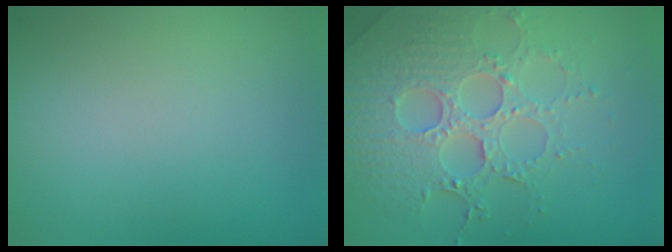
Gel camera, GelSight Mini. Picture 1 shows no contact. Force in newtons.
{"total": 7.0, "press": 5.4, "slide": 4.6}